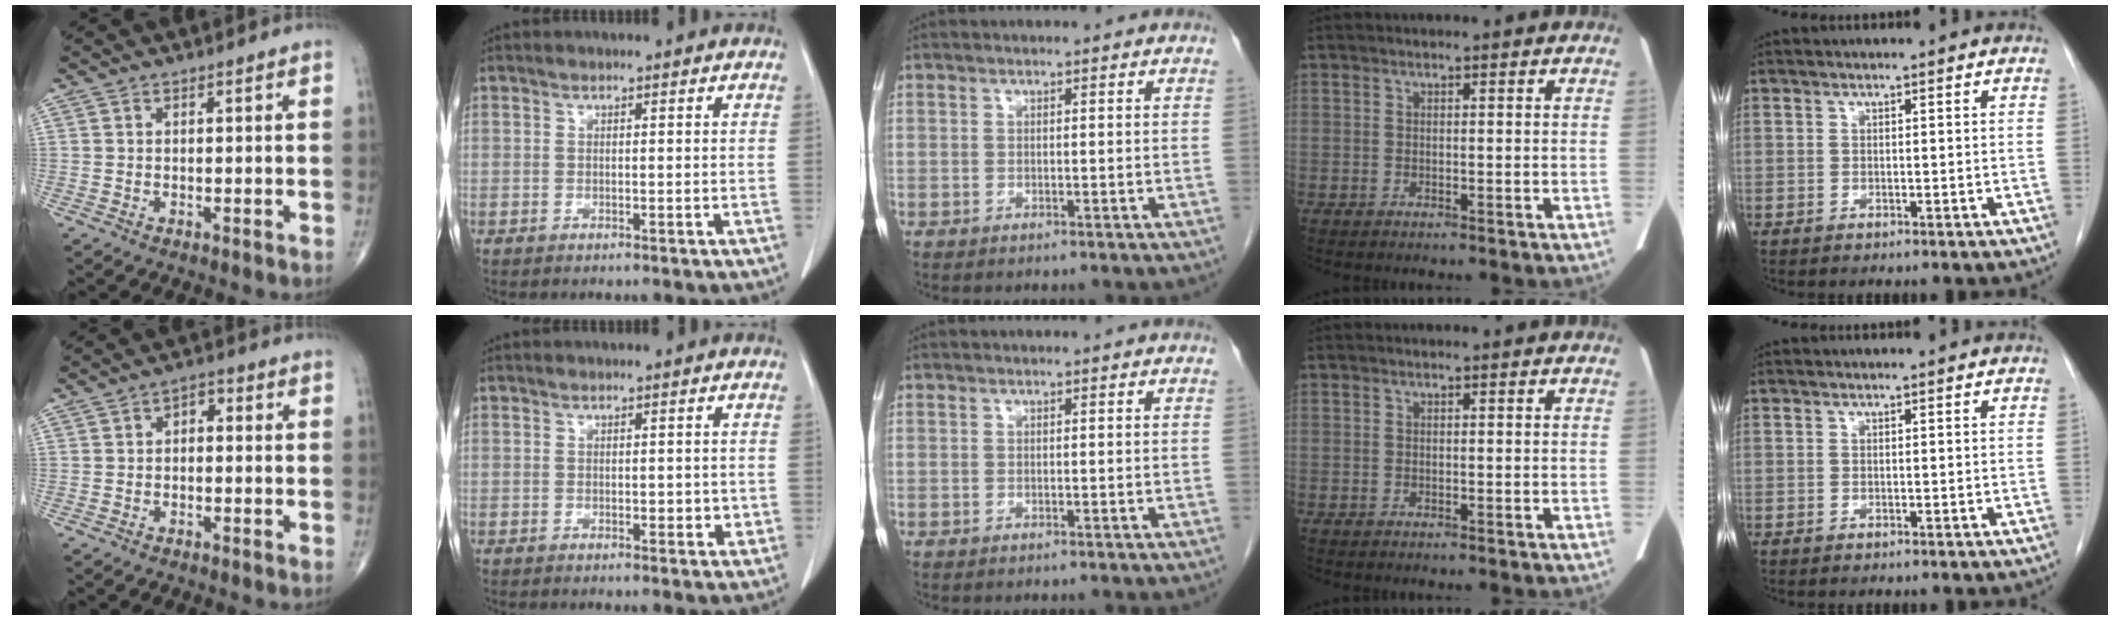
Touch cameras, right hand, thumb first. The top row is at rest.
{"thumb": {"total": 2.7, "force": [0.0, 1.7, 2.1], "torque": [-0.017, 0.013, -0.011]}, "index": {"total": 2.3, "force": [-0.1, 1.4, 1.9], "torque": [-0.018, -0.001, 0.003]}}